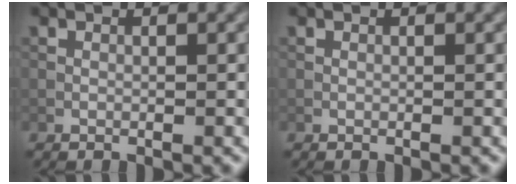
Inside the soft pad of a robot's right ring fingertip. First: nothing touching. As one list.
[{"total": 0.0}]